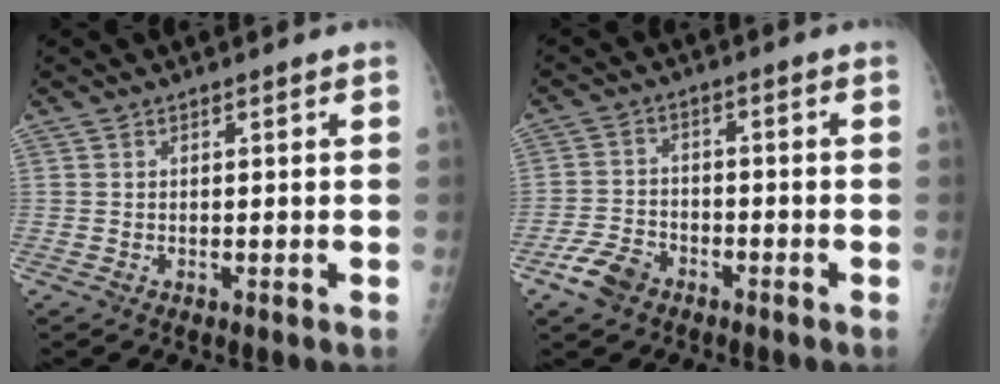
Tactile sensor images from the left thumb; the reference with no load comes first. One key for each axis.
{"total": 6.2, "fx": -4.0, "fy": 3.8, "fz": 2.8, "tx": -0.049, "ty": 0.020, "tz": -0.073}